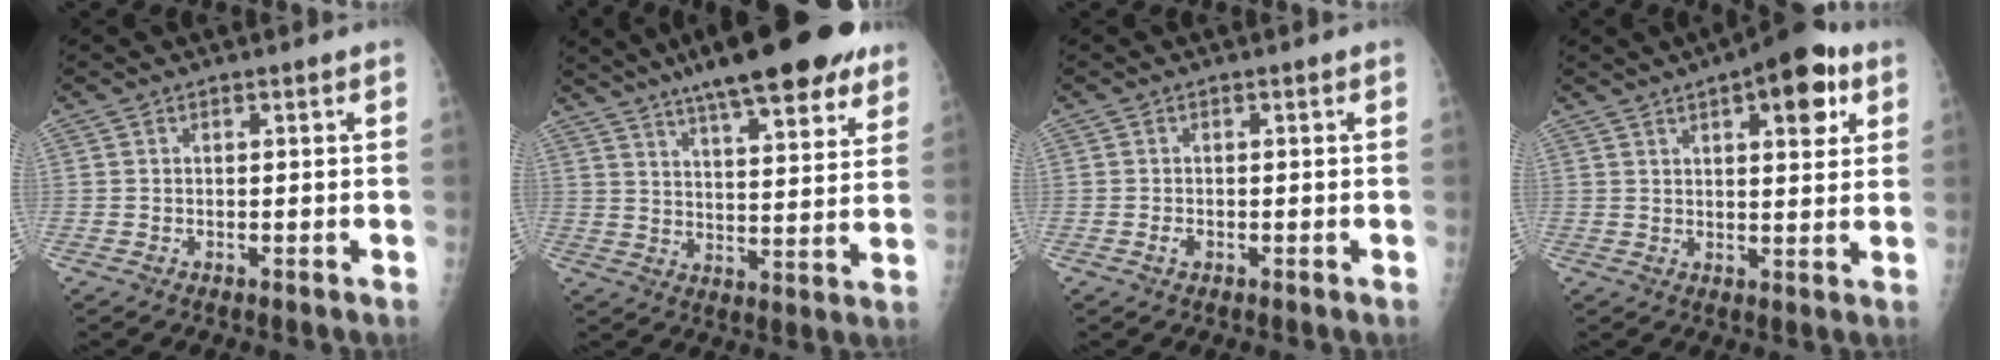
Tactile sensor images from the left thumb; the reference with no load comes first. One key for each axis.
{"total": 22.0, "fx": 15.2, "fy": 5.7, "fz": 14.9, "tx": -0.198, "ty": -0.031, "tz": 0.216}
{"total": 1.0, "fx": -0.3, "fy": 0.7, "fz": 0.6, "tx": -0.011, "ty": 0.000, "tz": -0.006}
{"total": 11.9, "fx": 5.7, "fy": 4.6, "fz": 9.4, "tx": -0.096, "ty": -0.011, "tz": 0.072}